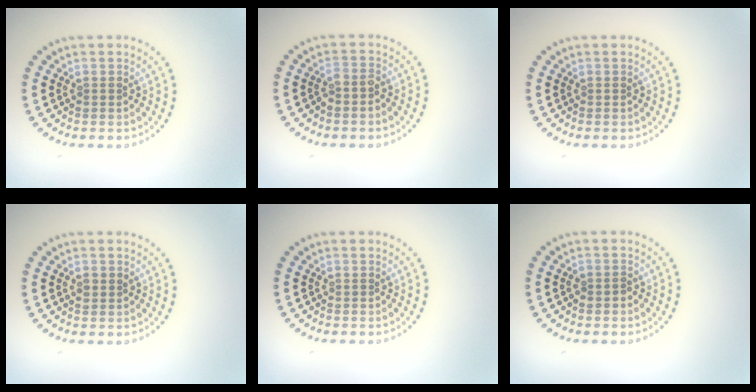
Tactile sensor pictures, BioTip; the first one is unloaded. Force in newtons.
{"total": 1.1, "press": 0.9, "slide": 0.6}
{"total": 0.0}
{"total": 1.0, "press": 1.0, "slide": 0.1}
{"total": 0.0}
{"total": 0.9, "press": 0.8, "slide": 0.4}